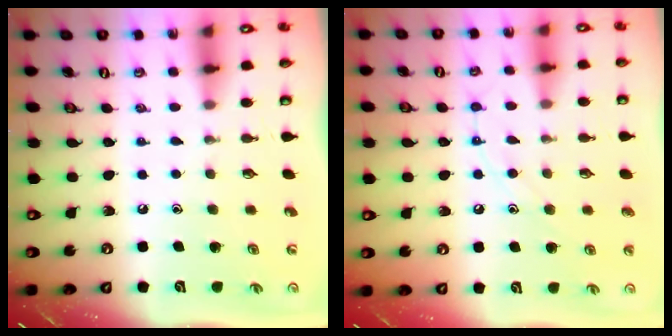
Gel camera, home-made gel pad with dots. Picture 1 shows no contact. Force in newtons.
{"total": 9.6, "press": 9.6, "slide": 0.7}